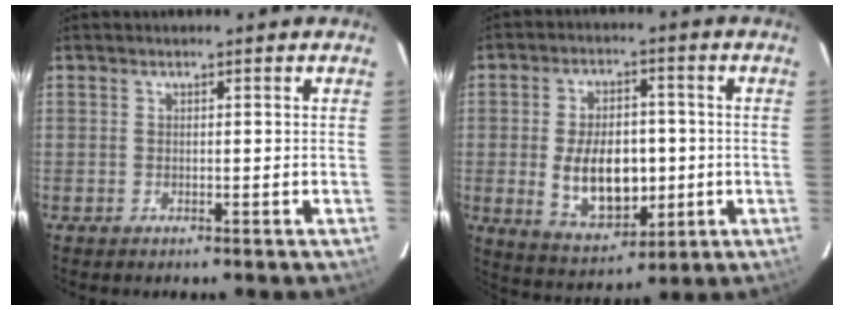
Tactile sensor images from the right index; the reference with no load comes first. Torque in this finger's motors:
{"motor_torque": [0.59, 0.01, 0.72, 0.17]}